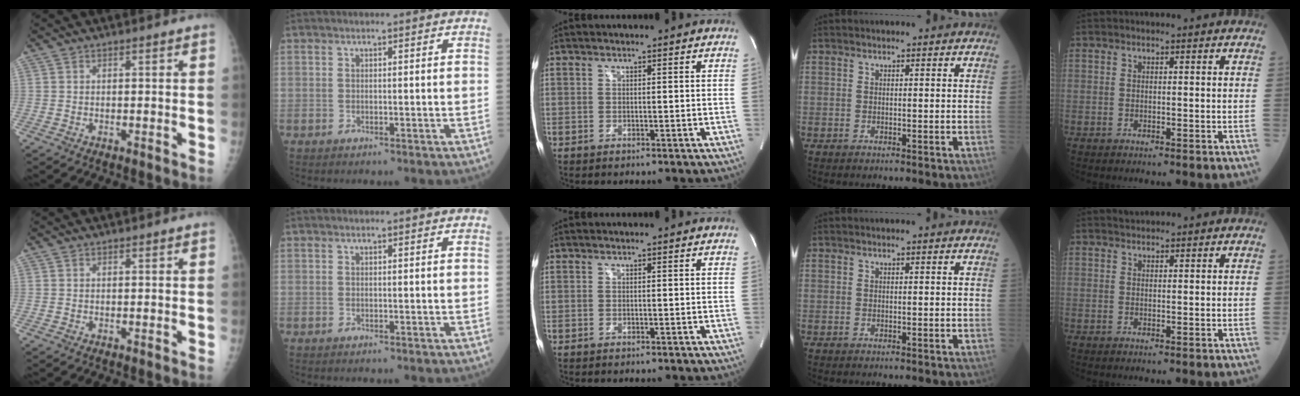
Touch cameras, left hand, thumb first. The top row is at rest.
{"little": {"total": 1.1, "force": [1.0, 0.2, 0.0], "torque": [-0.010, 0.010, 0.021]}}